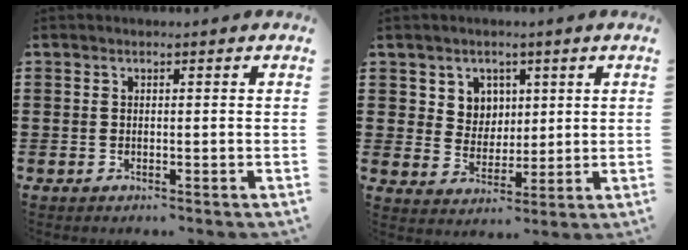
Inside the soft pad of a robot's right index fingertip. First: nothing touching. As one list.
[{"total": 4.9, "force": [2.4, 4.2, 0.6], "torque": [-0.028, 0.006, 0.042]}]